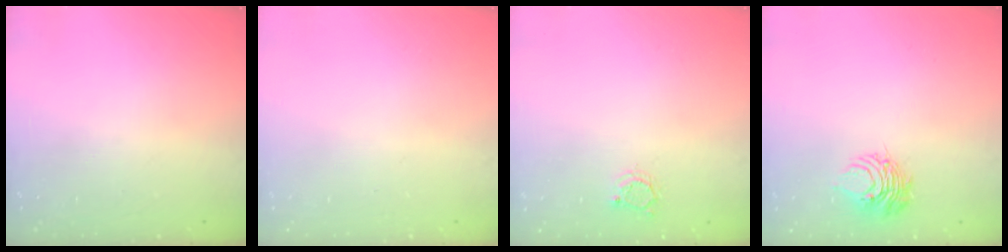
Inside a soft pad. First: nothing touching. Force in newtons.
{"total": 0.0}
{"total": 2.8, "press": 2.8, "slide": 0.3}
{"total": 6.9, "press": 6.9, "slide": 0.5}